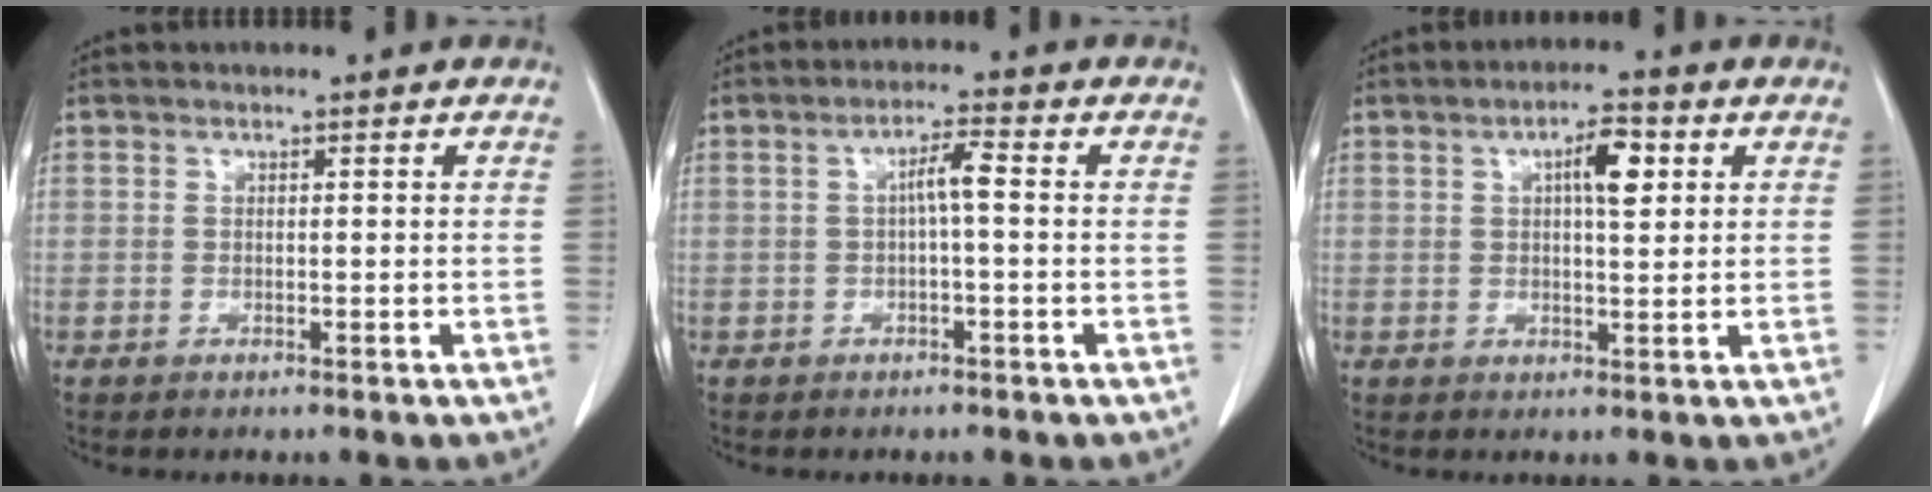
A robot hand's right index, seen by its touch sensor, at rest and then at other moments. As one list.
[{"total": 3.2, "force": [0.0, 0.3, 3.2], "torque": [-0.057, 0.008, 0.001]}, {"total": 5.3, "force": [1.8, 1.5, 4.8], "torque": [-0.080, 0.007, 0.028]}]